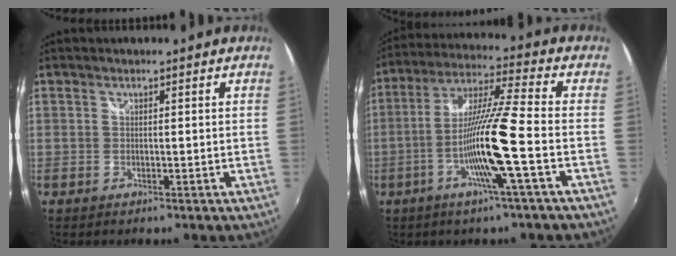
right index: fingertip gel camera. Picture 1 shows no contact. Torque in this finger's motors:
{"motor_torque": [1.38, 0.76, 0.82, 0.21]}